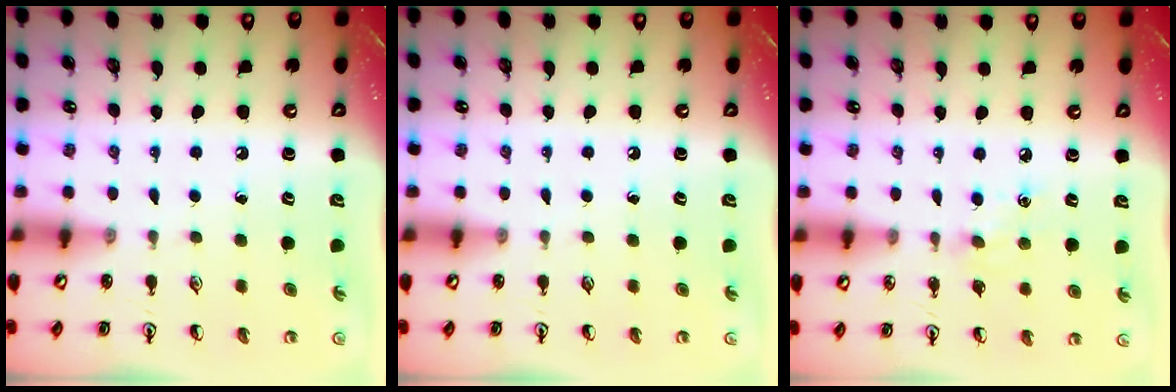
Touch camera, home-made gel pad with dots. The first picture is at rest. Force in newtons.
{"total": 0.0}
{"total": 7.2, "press": 7.2, "slide": 0.9}